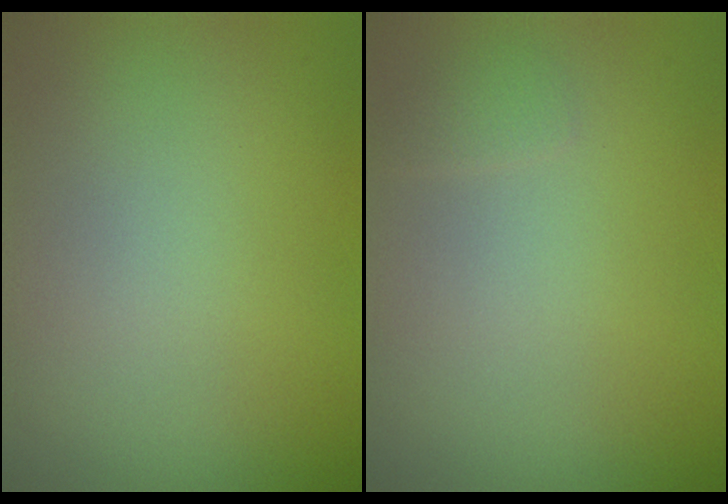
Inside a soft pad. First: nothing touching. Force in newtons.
{"total": 0.6, "press": 0.6, "slide": 0.0}